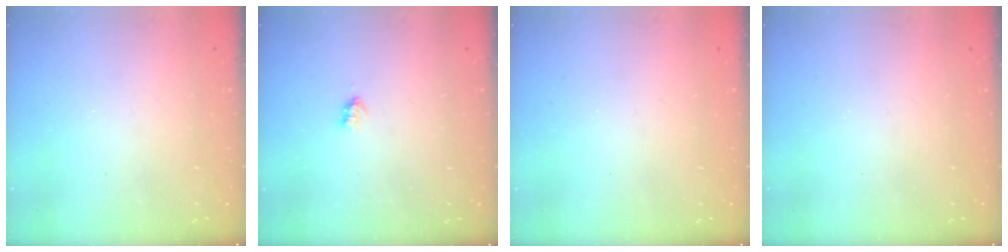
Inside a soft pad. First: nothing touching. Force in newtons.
{"total": 1.7, "press": 1.7, "slide": 0.3}
{"total": 0.0}
{"total": 0.0}